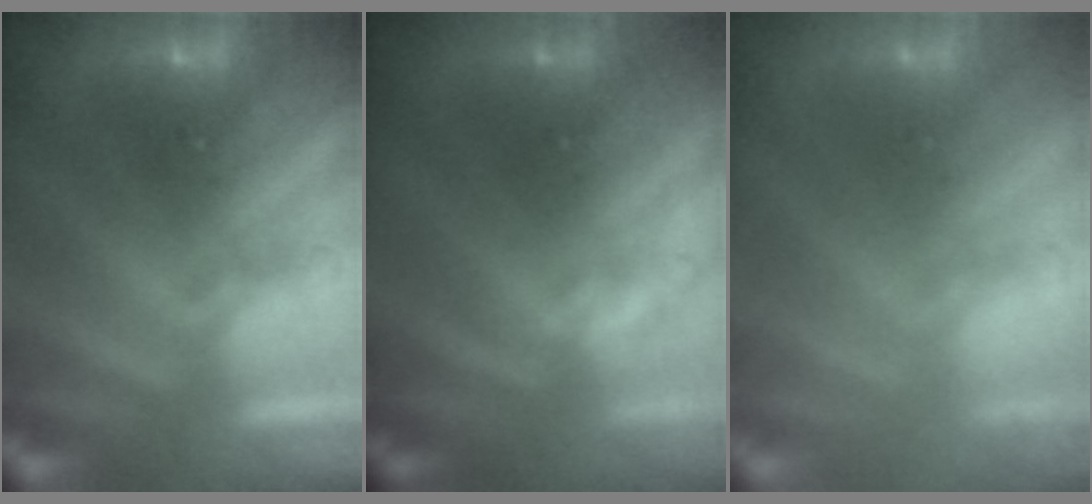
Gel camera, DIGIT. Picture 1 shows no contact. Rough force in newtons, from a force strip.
{"total": 1.9}
{"total": 2.5}